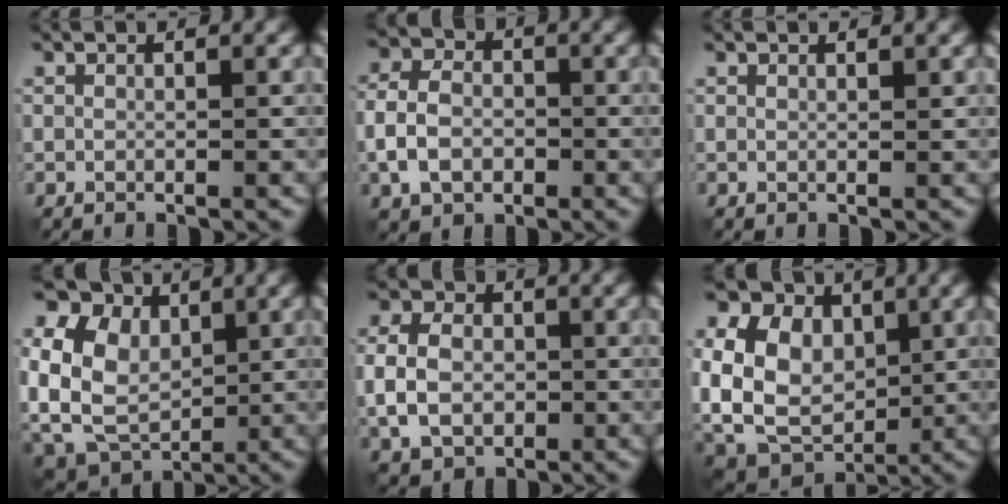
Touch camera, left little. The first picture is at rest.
{"total": 5.2, "force": [-1.5, 3.9, 3.1], "torque": [-0.067, -0.002, -0.034]}
{"total": 0.7, "force": [0.6, 0.1, 0.3], "torque": [-0.006, -0.001, 0.008]}
{"total": 15.1, "force": [3.2, 11.6, 9.1], "torque": [-0.235, 0.031, 0.045]}
{"total": 6.6, "force": [-0.9, 5.2, 4.1], "torque": [-0.087, 0.001, -0.030]}
{"total": 16.7, "force": [2.9, 13.2, 9.9], "torque": [-0.247, 0.036, 0.047]}